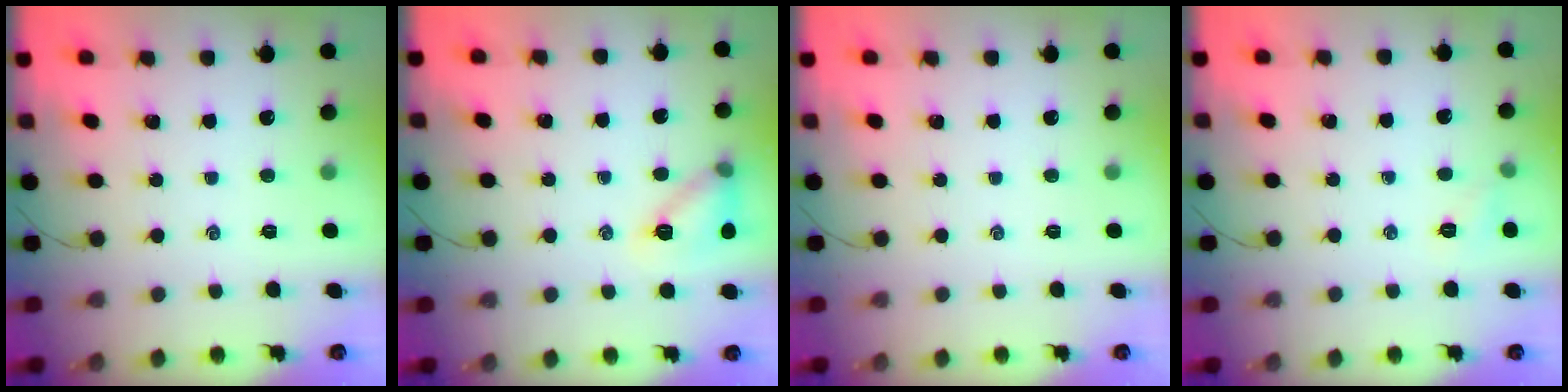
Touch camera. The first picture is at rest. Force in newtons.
{"total": 11.7, "press": 11.7, "slide": 0.8}
{"total": 0.0}
{"total": 4.7, "press": 4.5, "slide": 1.2}